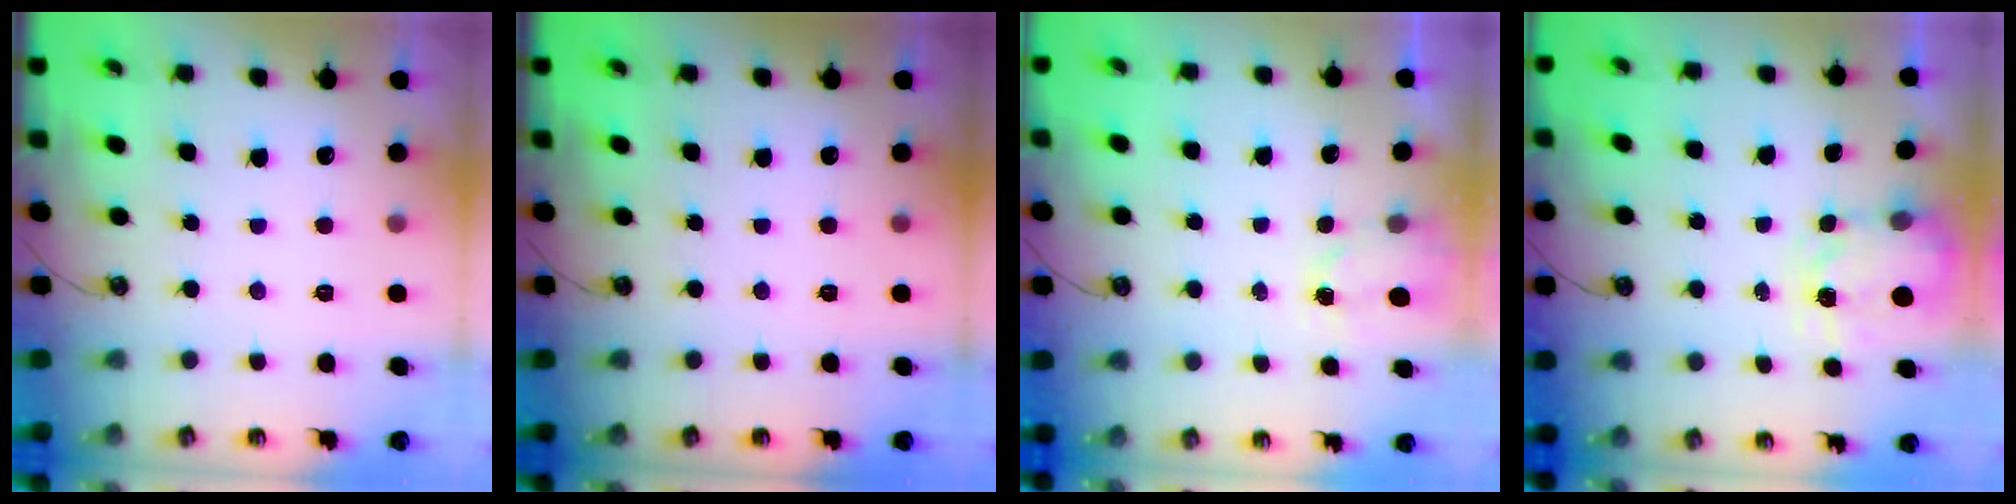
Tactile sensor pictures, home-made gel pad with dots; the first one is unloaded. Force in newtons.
{"total": 0.0}
{"total": 1.5, "press": 1.5, "slide": 0.3}
{"total": 4.0, "press": 3.9, "slide": 0.6}